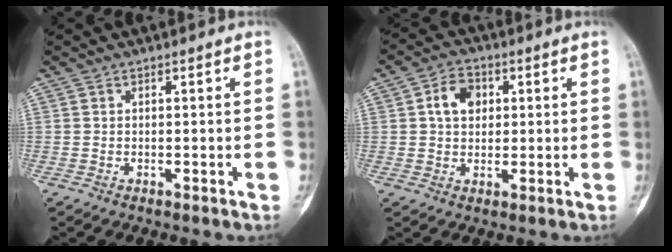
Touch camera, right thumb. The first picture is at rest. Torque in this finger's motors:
{"motor_torque": [-0.08, 0.08, 0.00, 0.00, 0.00]}